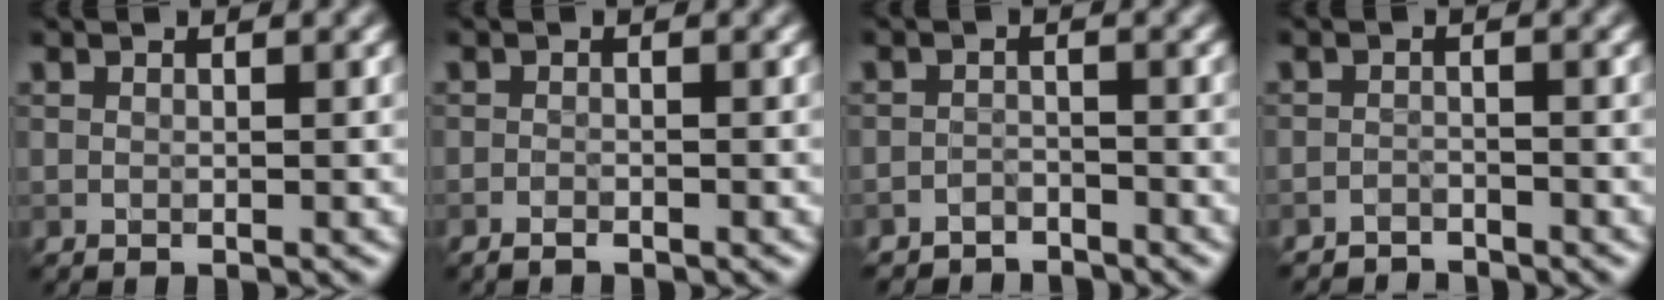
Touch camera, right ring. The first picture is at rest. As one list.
[{"total": 0.9, "force": [-0.8, 0.3, 0.5], "torque": [-0.007, -0.002, -0.015]}, {"total": 2.2, "force": [-2.1, 0.7, -0.1], "torque": [0.008, 0.003, -0.043]}, {"total": 2.0, "force": [-2.0, 0.4, 0.0], "torque": [0.004, 0.000, -0.039]}]